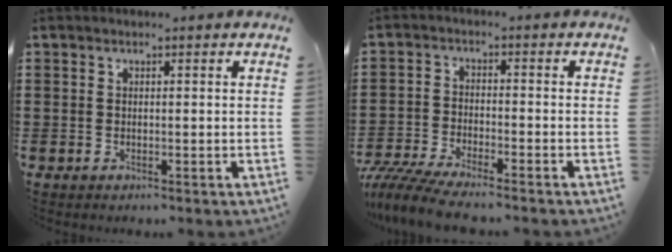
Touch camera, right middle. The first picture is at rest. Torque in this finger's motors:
{"motor_torque": [1.06, -0.28, 0.54, 0.21]}